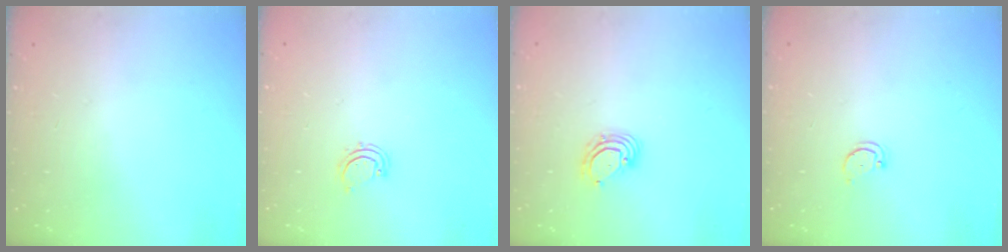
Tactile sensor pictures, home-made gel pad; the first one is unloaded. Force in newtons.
{"total": 2.9, "press": 2.9, "slide": 0.3}
{"total": 5.2, "press": 5.2, "slide": 0.6}
{"total": 2.5, "press": 2.4, "slide": 0.4}